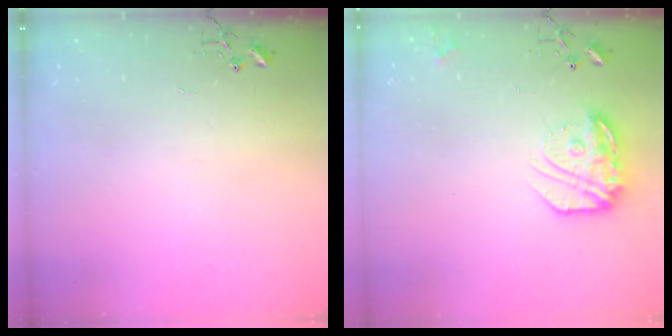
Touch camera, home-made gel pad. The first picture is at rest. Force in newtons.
{"total": 17.1, "press": 17.0, "slide": 1.2}